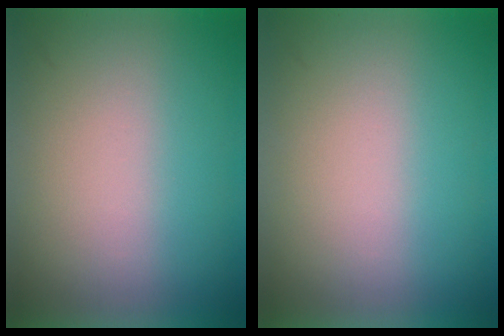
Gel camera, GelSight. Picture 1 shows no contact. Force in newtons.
{"total": 0.0}